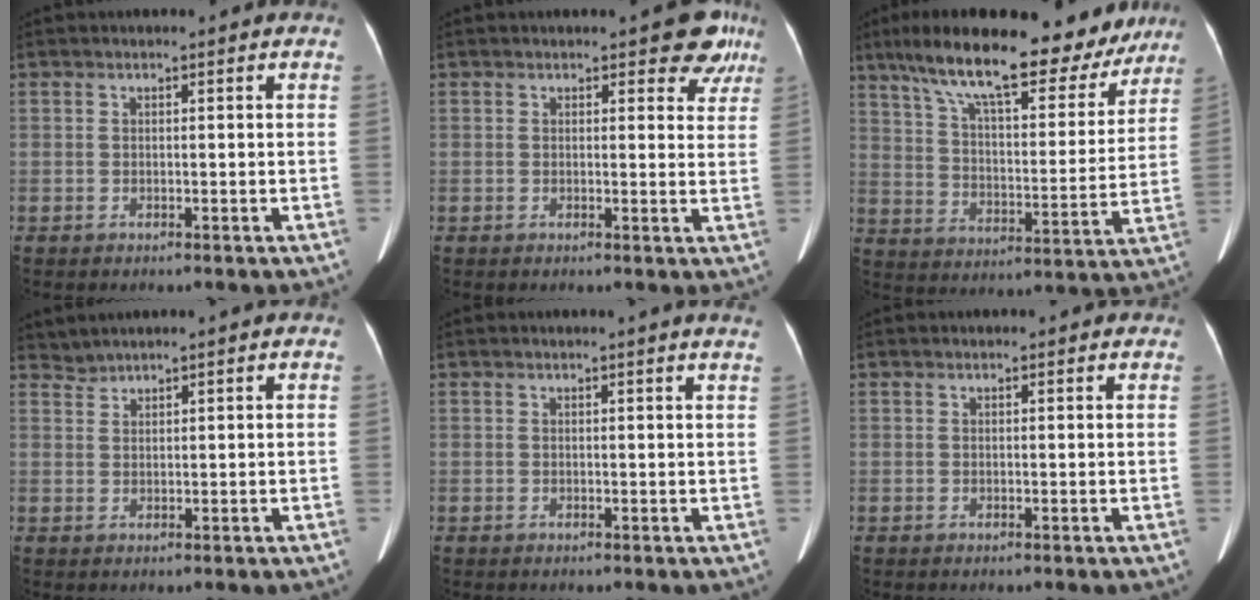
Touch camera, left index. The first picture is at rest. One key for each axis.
{"total": 5.0, "fx": 3.4, "fy": 2.1, "fz": 3.0, "tx": -0.014, "ty": -0.013, "tz": 0.027}
{"total": 22.8, "fx": 17.7, "fy": 6.2, "fz": 13.0, "tx": -0.205, "ty": 0.009, "tz": 0.258}
{"total": 2.5, "fx": 2.5, "fy": 0.1, "fz": 0.0, "tx": 0.000, "ty": 0.009, "tz": 0.046}
{"total": 3.9, "fx": 3.5, "fy": -0.7, "fz": 1.5, "tx": -0.015, "ty": -0.019, "tz": 0.018}
{"total": 3.2, "fx": 2.7, "fy": 1.1, "fz": 1.3, "tx": -0.011, "ty": 0.007, "tz": 0.027}